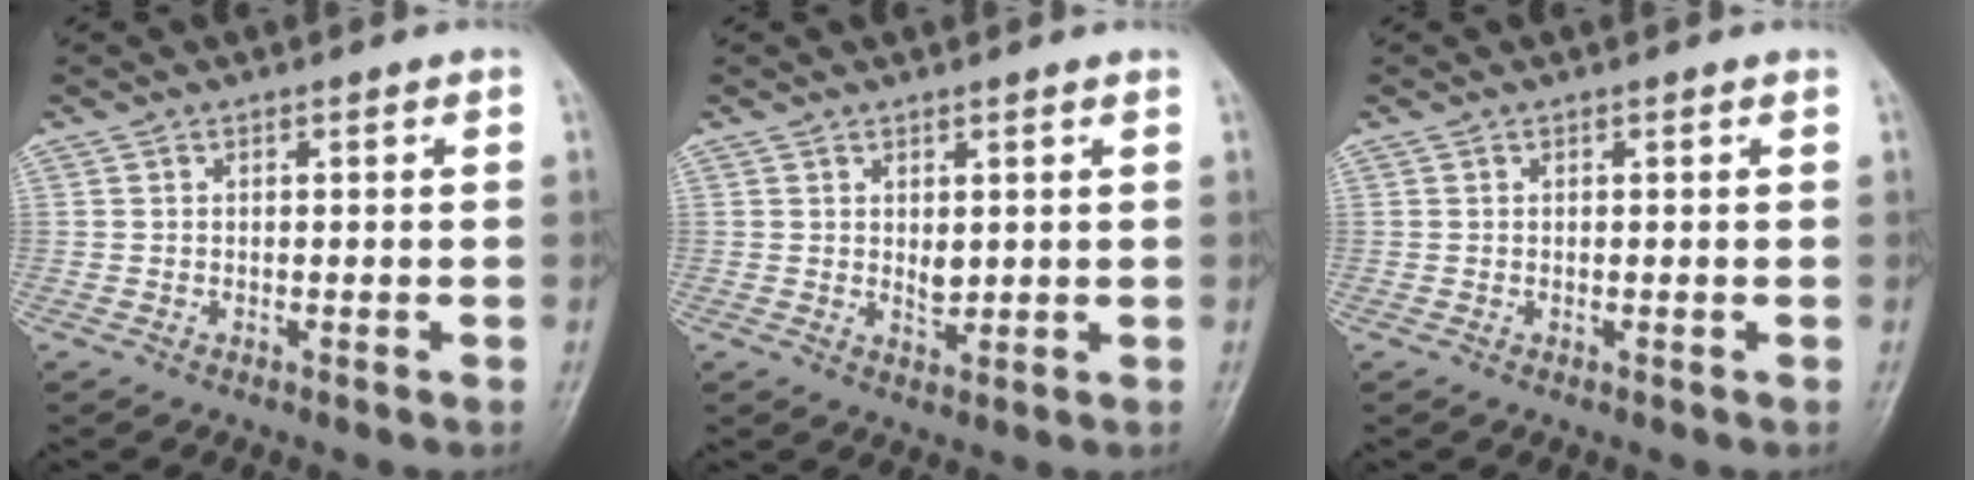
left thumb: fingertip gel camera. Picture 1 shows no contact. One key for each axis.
{"total": 2.4, "fx": 0.8, "fy": 1.2, "fz": 1.9, "tx": -0.026, "ty": -0.010, "tz": 0.015}
{"total": 0.0}